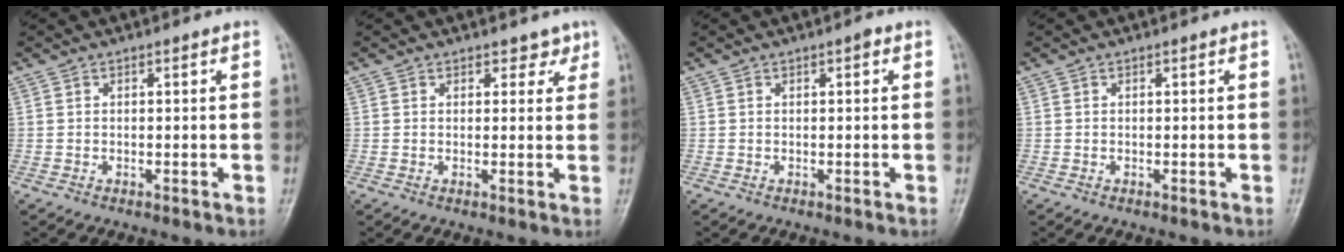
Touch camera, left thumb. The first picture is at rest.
{"total": 2.4, "force": [1.7, 1.5, 0.7], "torque": [0.013, -0.007, 0.017]}
{"total": 0.9, "force": [0.3, 0.3, 0.8], "torque": [-0.012, 0.003, 0.002]}
{"total": 0.0}